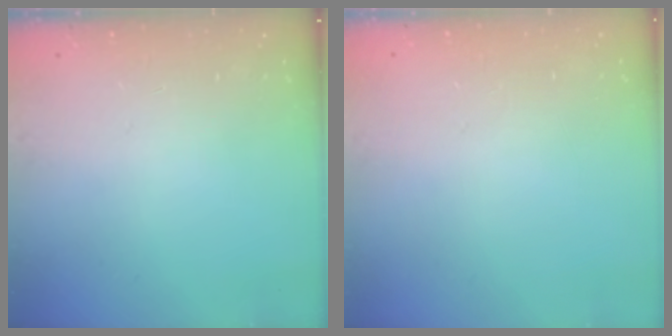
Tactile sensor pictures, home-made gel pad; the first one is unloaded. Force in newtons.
{"total": 0.0}